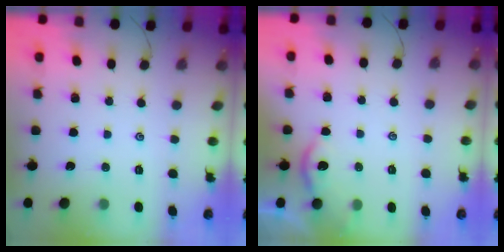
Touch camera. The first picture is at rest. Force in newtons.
{"total": 1.8, "press": 1.8, "slide": 0.3}